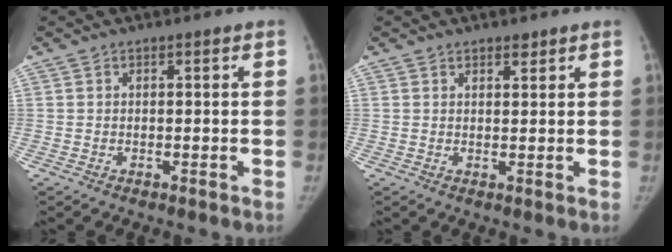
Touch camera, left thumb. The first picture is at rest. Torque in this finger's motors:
{"motor_torque": [-0.23, -0.16, -0.42, 0.03, 0.04]}